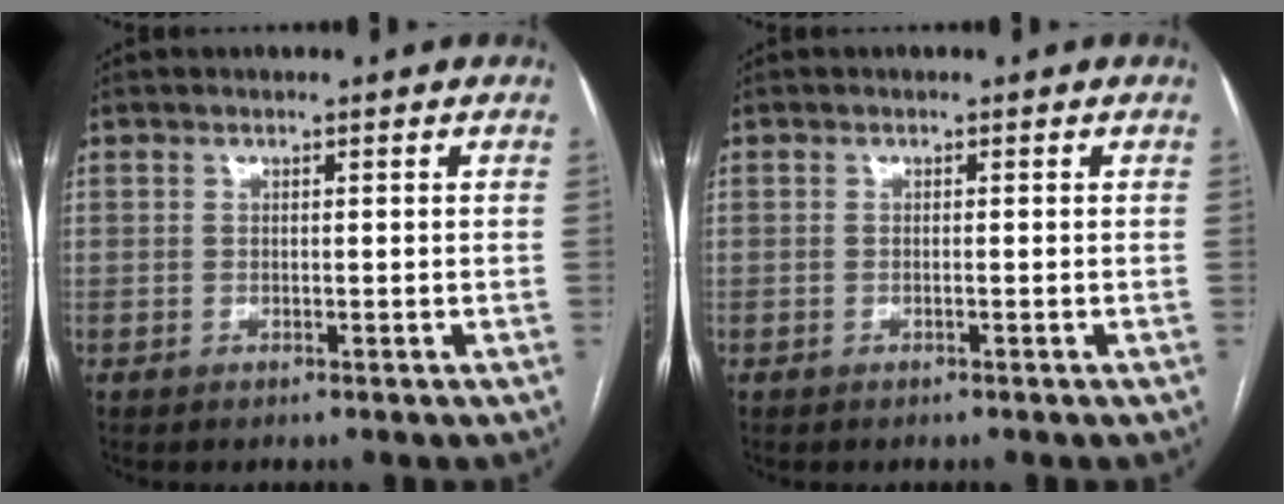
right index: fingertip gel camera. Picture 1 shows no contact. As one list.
[{"total": 0.0}]